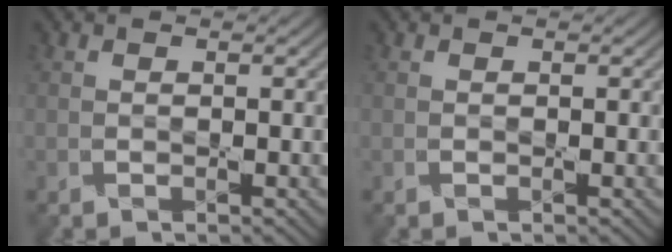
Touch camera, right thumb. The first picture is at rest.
{"total": 0.0}